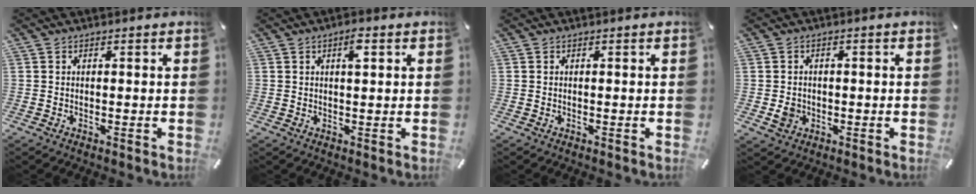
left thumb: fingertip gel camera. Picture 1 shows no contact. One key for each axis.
{"total": 2.9, "fx": 1.1, "fy": 0.9, "fz": 2.5, "tx": -0.045, "ty": 0.004, "tz": 0.015}
{"total": 0.0}
{"total": 3.4, "fx": -0.6, "fy": 3.0, "fz": 1.4, "tx": -0.023, "ty": -0.001, "tz": -0.013}